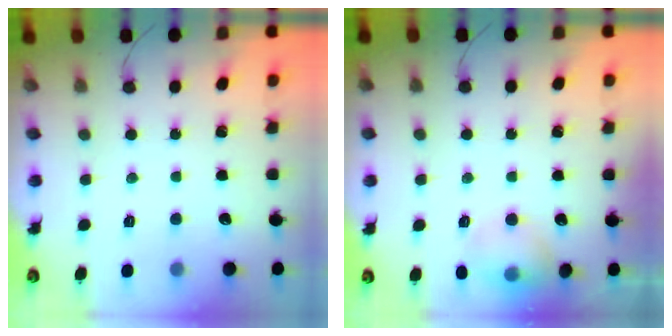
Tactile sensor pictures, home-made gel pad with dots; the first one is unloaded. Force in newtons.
{"total": 8.6, "press": 8.5, "slide": 1.6}